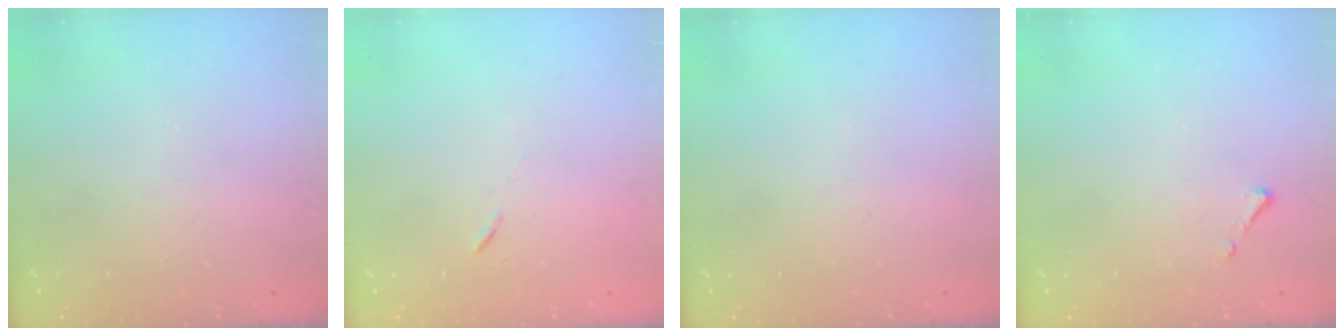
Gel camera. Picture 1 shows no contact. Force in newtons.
{"total": 5.8, "press": 5.4, "slide": 2.1}
{"total": 0.0}
{"total": 2.5, "press": 2.5, "slide": 0.3}